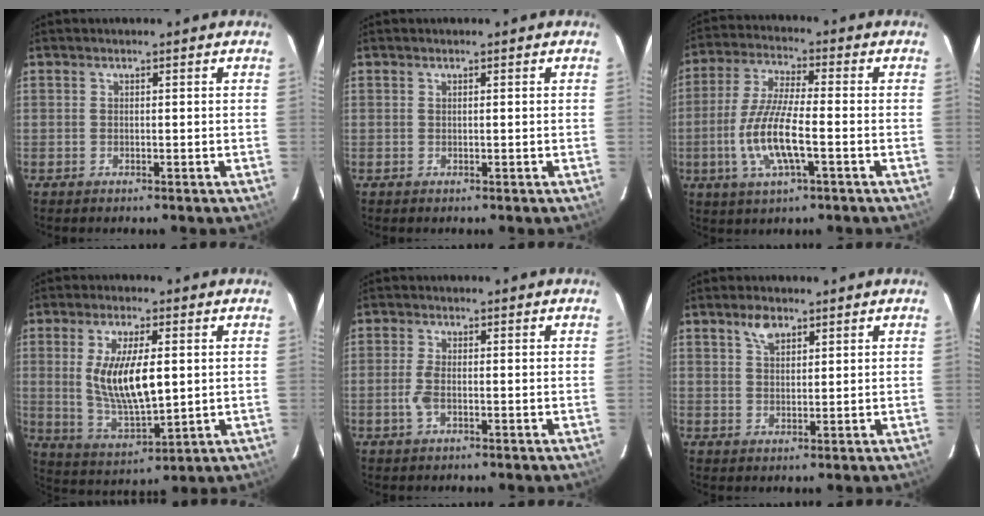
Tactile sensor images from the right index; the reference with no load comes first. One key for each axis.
{"total": 0.0}
{"total": 12.0, "fx": -3.2, "fy": 2.7, "fz": 11.2, "tx": -0.233, "ty": -0.005, "tz": -0.064}
{"total": 12.8, "fx": 1.4, "fy": 4.7, "fz": 11.8, "tx": -0.225, "ty": -0.009, "tz": 0.038}
{"total": 3.1, "fx": -0.9, "fy": 1.2, "fz": 2.7, "tx": -0.063, "ty": 0.001, "tz": -0.018}
{"total": 3.7, "fx": 2.3, "fy": 1.9, "fz": 2.2, "tx": -0.037, "ty": 0.009, "tz": 0.043}